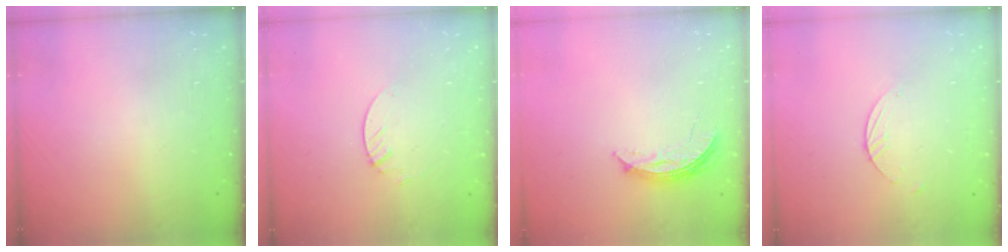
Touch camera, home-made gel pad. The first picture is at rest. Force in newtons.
{"total": 1.3, "press": 1.3, "slide": 0.1}
{"total": 5.9, "press": 5.9, "slide": 0.4}
{"total": 1.8, "press": 1.8, "slide": 0.1}